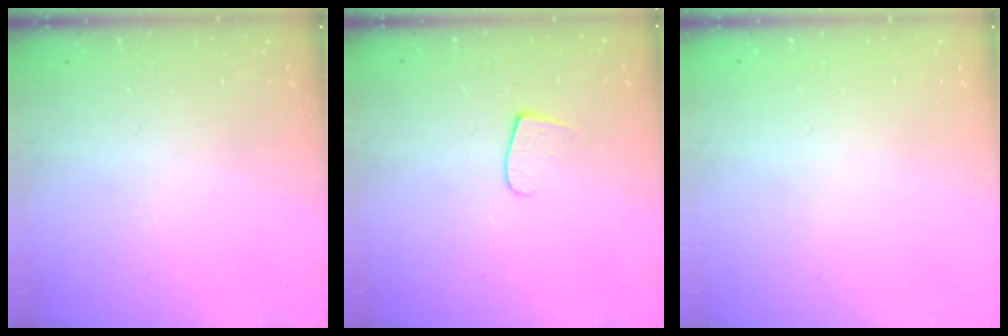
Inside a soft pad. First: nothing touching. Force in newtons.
{"total": 5.8, "press": 5.8, "slide": 0.7}
{"total": 0.0}